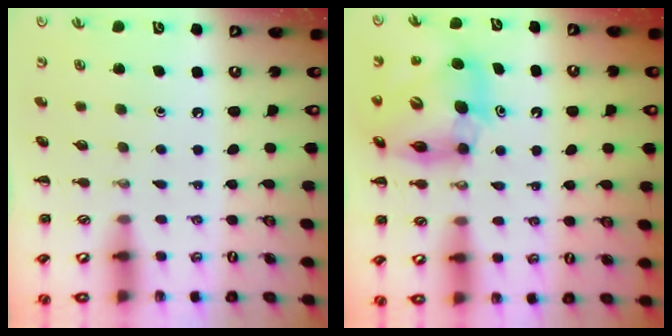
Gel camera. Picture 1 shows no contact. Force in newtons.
{"total": 11.9, "press": 11.4, "slide": 3.4}